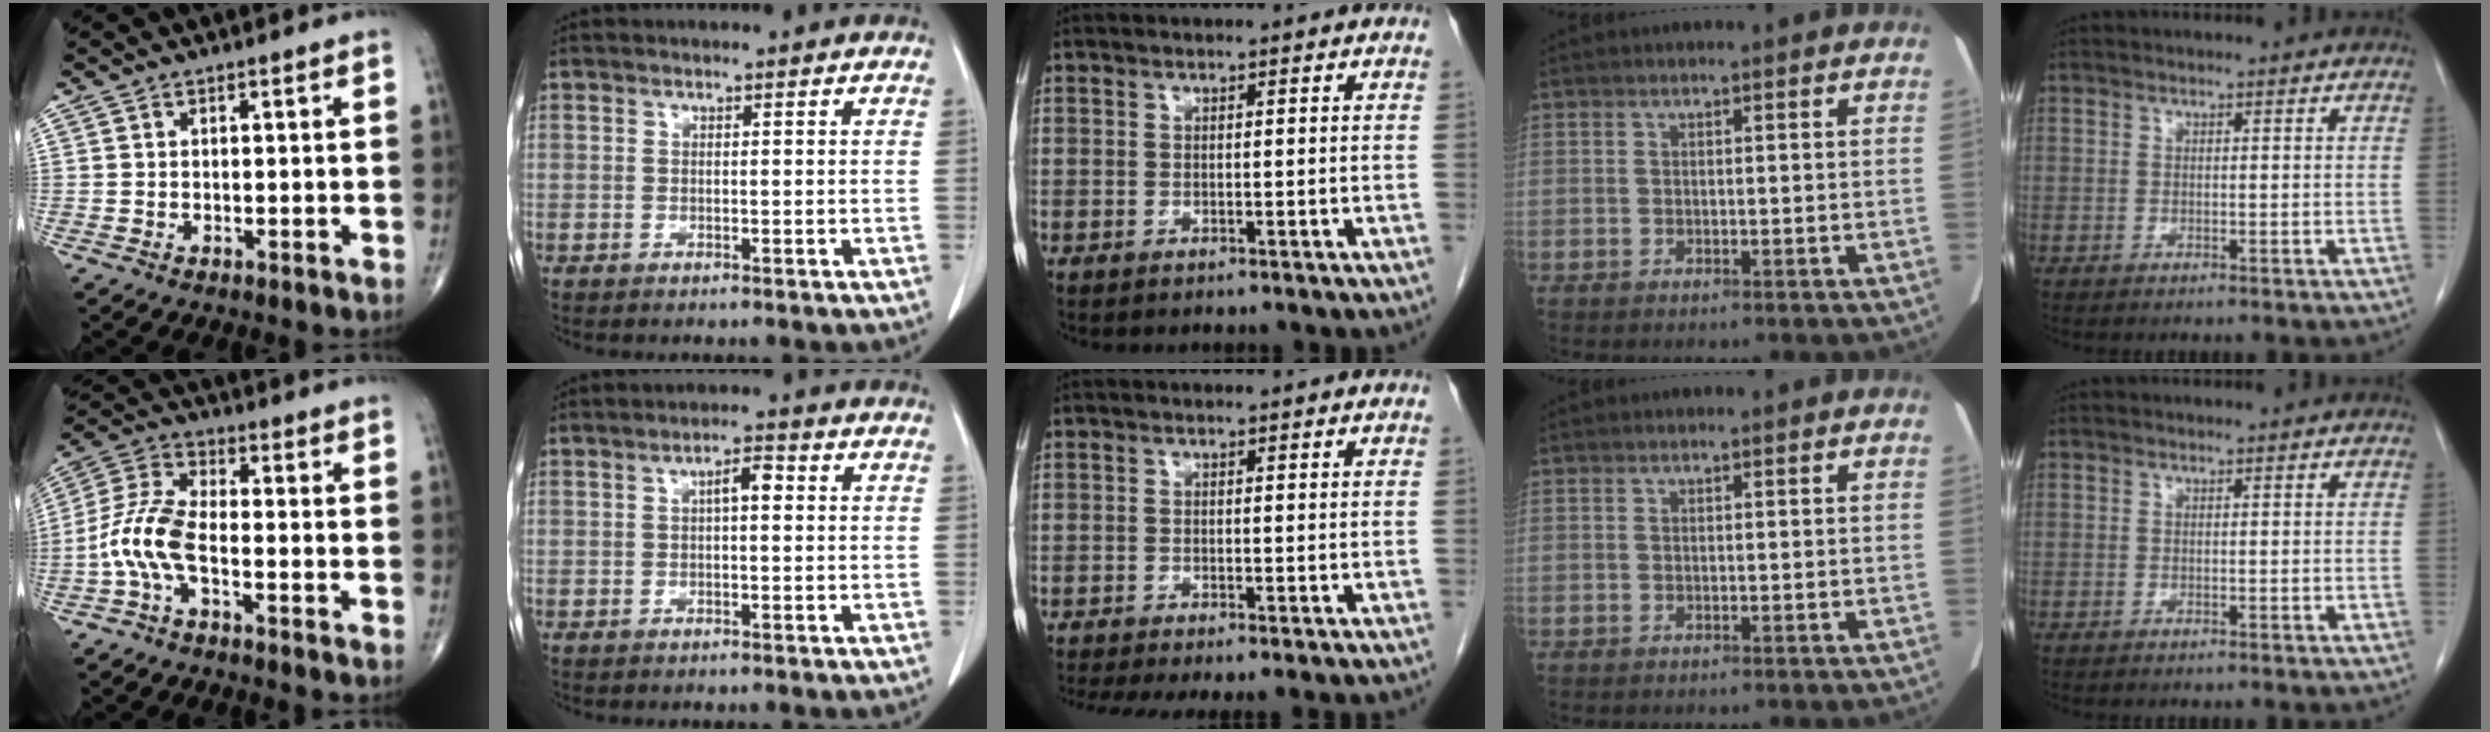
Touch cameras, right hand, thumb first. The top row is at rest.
{"thumb": {"total": 8.8, "force": [-3.2, 3.3, 7.5], "torque": [-0.175, 0.033, -0.073]}, "index": {"total": 3.2, "force": [0.5, 0.9, 3.0], "torque": [-0.048, 0.011, 0.006]}, "middle": {"total": 5.5, "force": [-4.3, 0.4, 3.4], "torque": [-0.049, -0.012, -0.071]}}